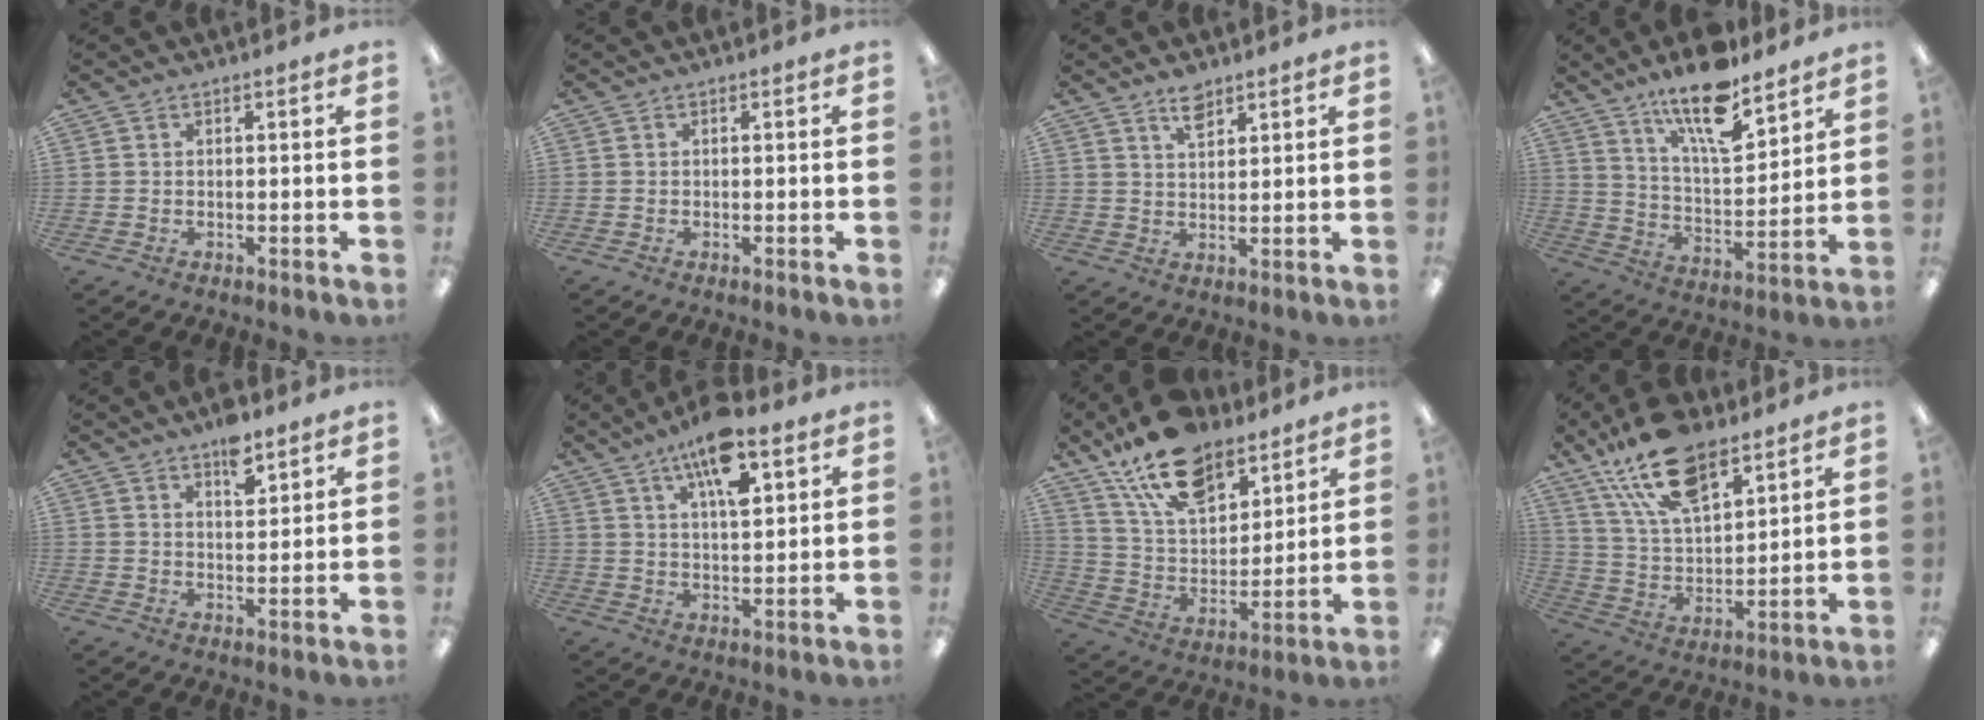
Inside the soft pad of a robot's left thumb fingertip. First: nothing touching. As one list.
[{"total": 0.0}, {"total": 4.7, "force": [3.5, 1.8, 2.5], "torque": [-0.040, -0.010, 0.061]}, {"total": 16.5, "force": [12.2, 4.9, 9.9], "torque": [-0.164, -0.070, 0.203]}, {"total": 6.6, "force": [4.8, 2.8, 3.5], "torque": [-0.040, -0.028, 0.079]}, {"total": 12.6, "force": [7.4, 4.5, 9.1], "torque": [-0.147, -0.027, 0.126]}, {"total": 17.7, "force": [12.8, 8.6, 8.8], "torque": [-0.161, -0.063, 0.233]}, {"total": 19.1, "force": [12.7, 8.7, 11.3], "torque": [-0.214, -0.050, 0.227]}]